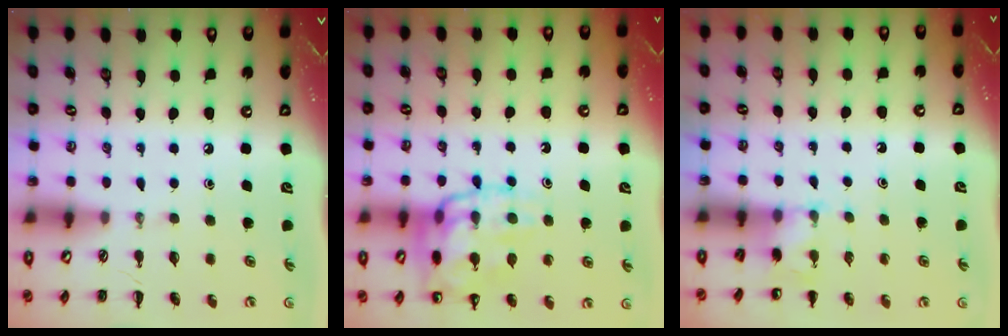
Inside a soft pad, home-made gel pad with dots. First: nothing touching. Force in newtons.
{"total": 16.8, "press": 16.7, "slide": 1.9}
{"total": 4.6, "press": 4.4, "slide": 1.4}